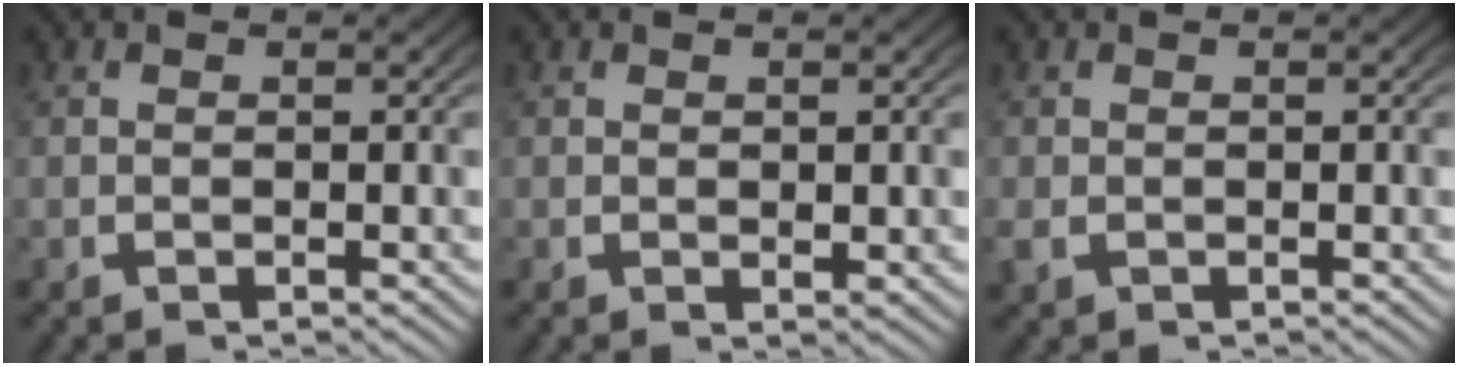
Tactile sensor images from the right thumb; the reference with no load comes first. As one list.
[{"total": 0.6, "force": [0.3, 0.4, 0.4], "torque": [-0.002, -0.005, 0.010]}, {"total": 1.1, "force": [-0.4, 0.9, 0.5], "torque": [-0.016, -0.008, -0.002]}]